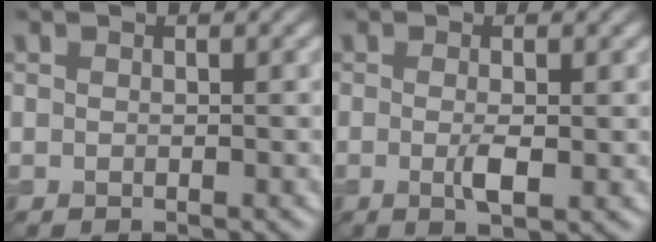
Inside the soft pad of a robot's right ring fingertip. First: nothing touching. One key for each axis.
{"total": 2.4, "fx": -0.3, "fy": 0.5, "fz": 2.3, "tx": -0.045, "ty": -0.006, "tz": -0.005}